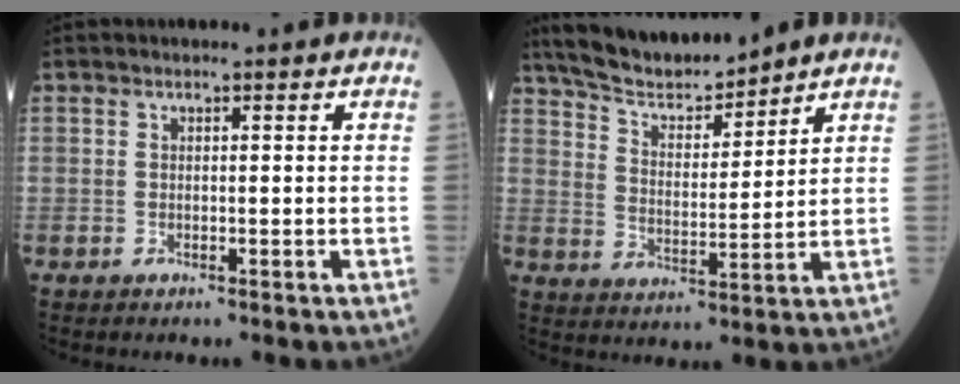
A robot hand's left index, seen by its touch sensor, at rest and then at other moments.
{"total": 10.5, "force": [9.8, 1.2, 3.5], "torque": [-0.067, 0.008, 0.184]}